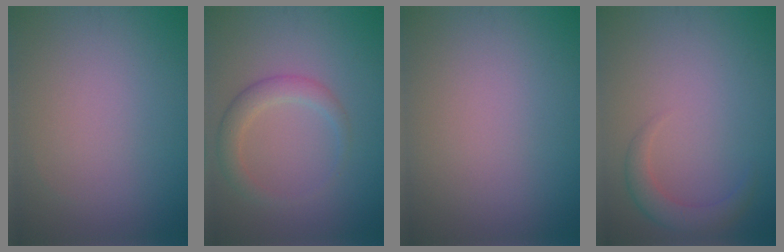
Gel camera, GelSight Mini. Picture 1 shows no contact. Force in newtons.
{"total": 2.6, "press": 2.6, "slide": 0.2}
{"total": 0.0}
{"total": 2.4, "press": 2.4, "slide": 0.4}